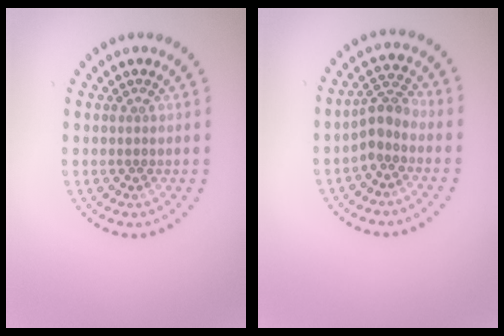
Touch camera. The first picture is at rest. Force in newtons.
{"total": 2.5, "press": 2.0, "slide": 1.5}